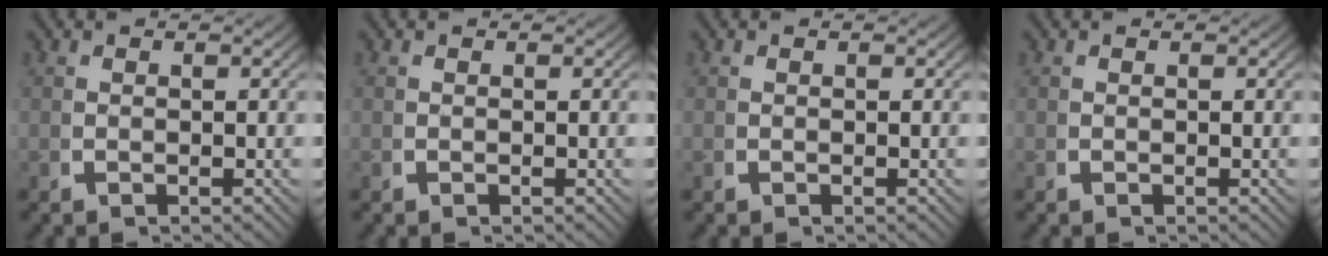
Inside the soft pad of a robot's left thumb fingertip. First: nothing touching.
{"total": 0.0}
{"total": 0.0}
{"total": 0.0}